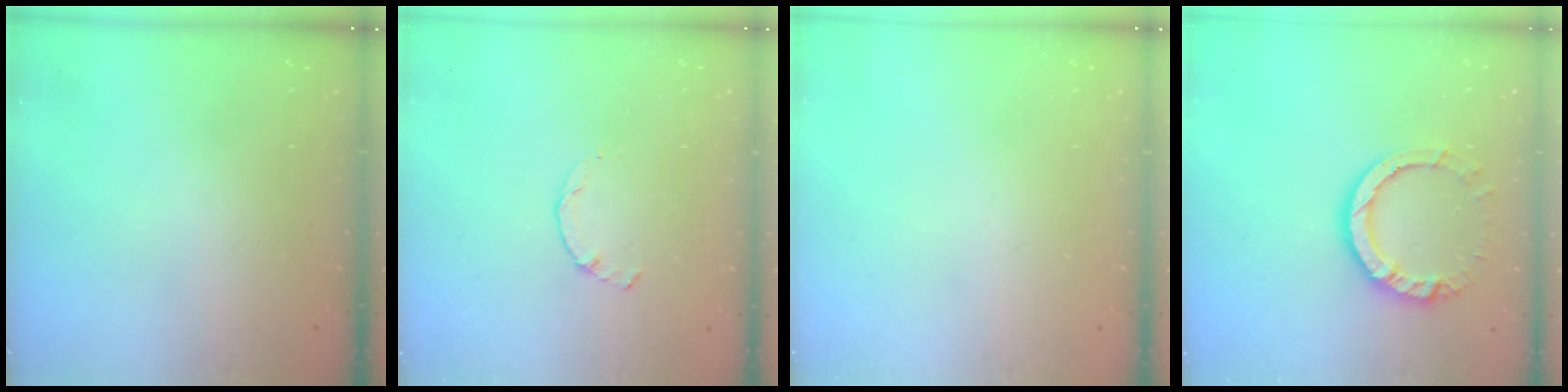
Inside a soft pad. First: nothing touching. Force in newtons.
{"total": 0.8, "press": 0.7, "slide": 0.2}
{"total": 0.0}
{"total": 11.3, "press": 11.2, "slide": 1.3}